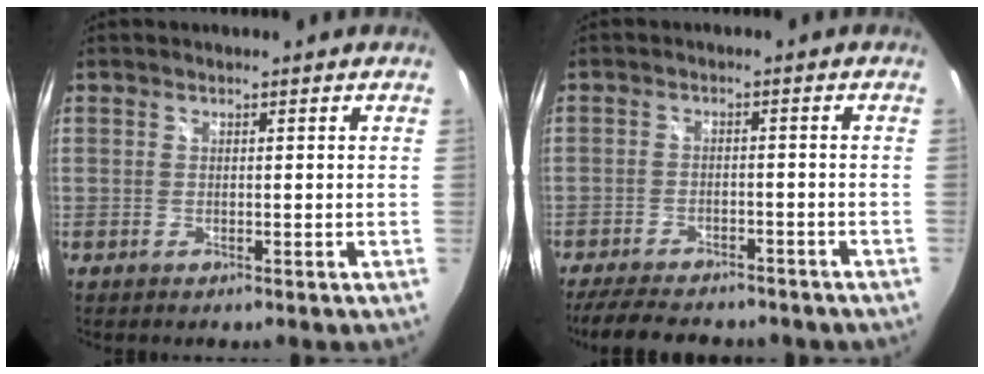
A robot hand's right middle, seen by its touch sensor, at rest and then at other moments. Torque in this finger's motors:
{"motor_torque": [1.09, -1.04, 0.20, 0.09]}